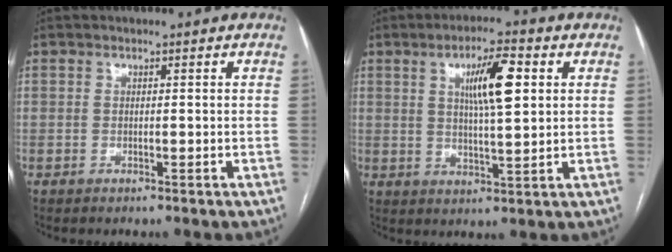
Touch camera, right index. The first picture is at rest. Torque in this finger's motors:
{"motor_torque": [1.01, 0.61, 0.30, 0.15]}